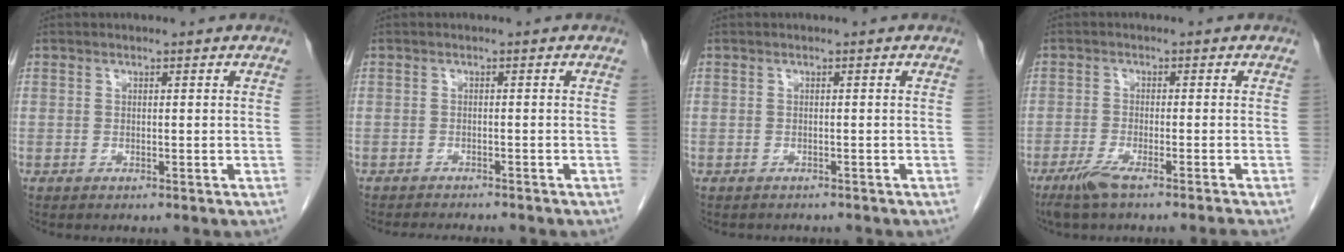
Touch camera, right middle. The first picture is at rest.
{"total": 5.4, "force": [-5.1, 0.8, 1.8], "torque": [-0.020, -0.006, -0.071]}
{"total": 2.3, "force": [-2.1, 0.8, 0.4], "torque": [-0.009, -0.002, -0.026]}
{"total": 5.6, "force": [-4.3, -0.5, 3.5], "torque": [-0.059, -0.014, -0.078]}